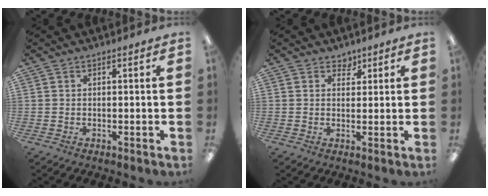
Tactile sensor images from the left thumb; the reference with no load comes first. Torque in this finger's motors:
{"motor_torque": [0.21, -0.10, 0.20, -0.29, 0.00]}